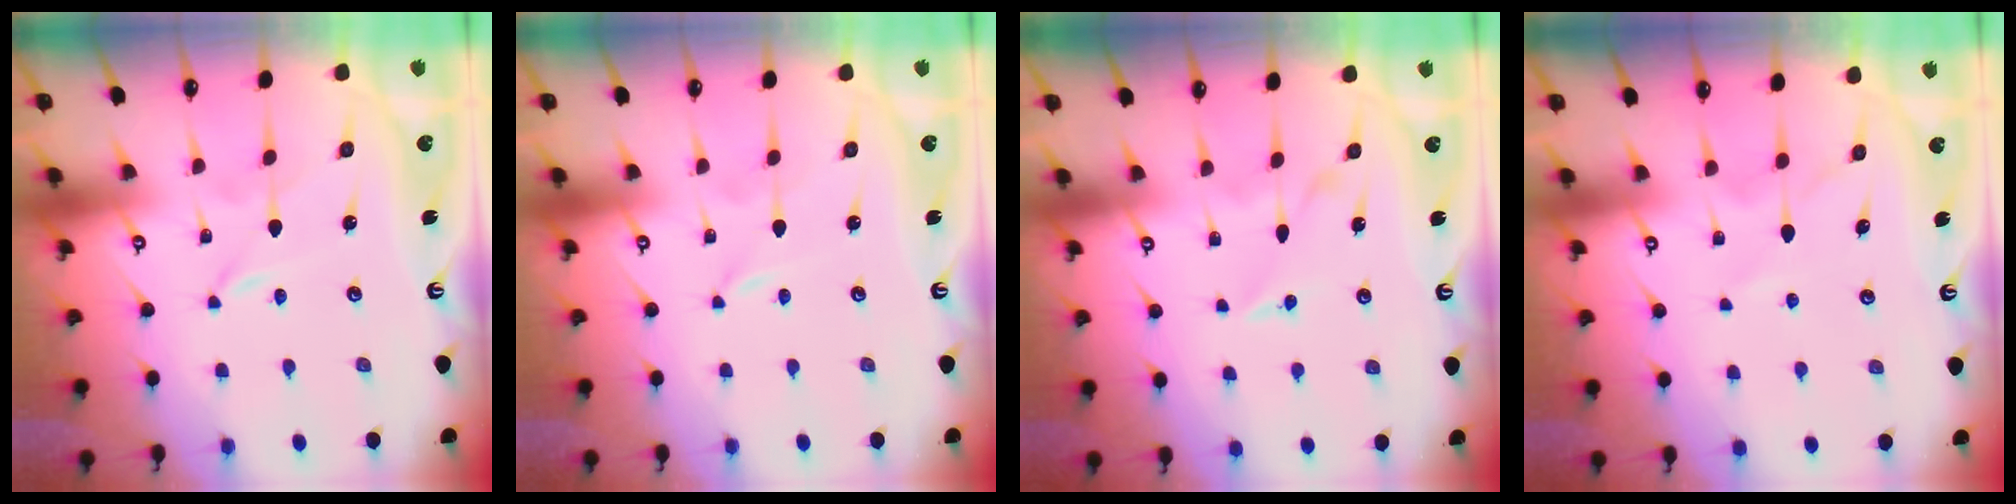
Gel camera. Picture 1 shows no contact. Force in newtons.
{"total": 0.0}
{"total": 5.0, "press": 5.0, "slide": 0.7}
{"total": 7.0, "press": 6.9, "slide": 0.6}